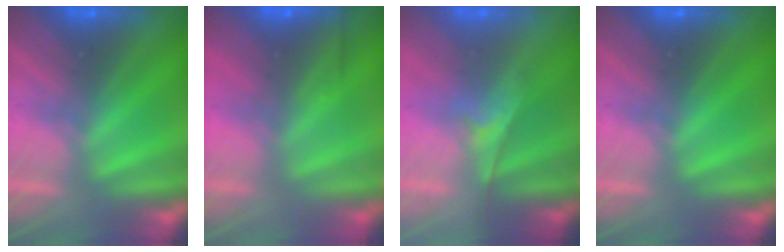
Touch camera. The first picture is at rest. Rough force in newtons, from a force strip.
{"total": 2.5}
{"total": 2.0}
{"total": 0.0}